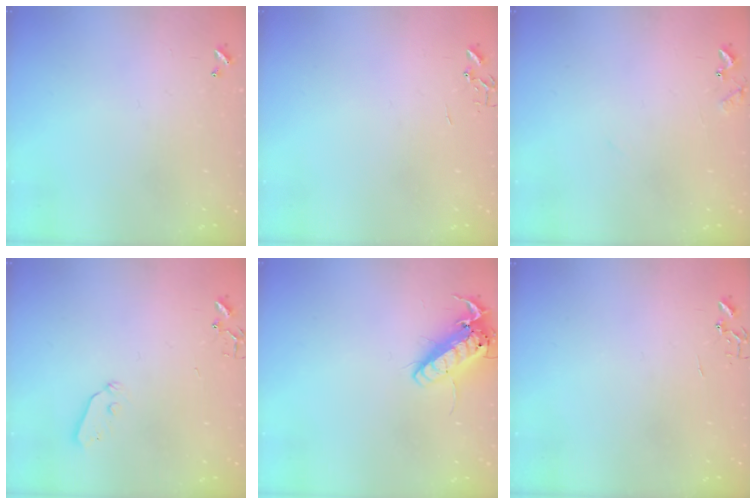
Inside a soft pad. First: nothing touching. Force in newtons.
{"total": 0.0}
{"total": 7.8, "press": 7.8, "slide": 0.5}
{"total": 3.8, "press": 3.7, "slide": 0.7}
{"total": 14.9, "press": 14.7, "slide": 2.8}
{"total": 0.0}